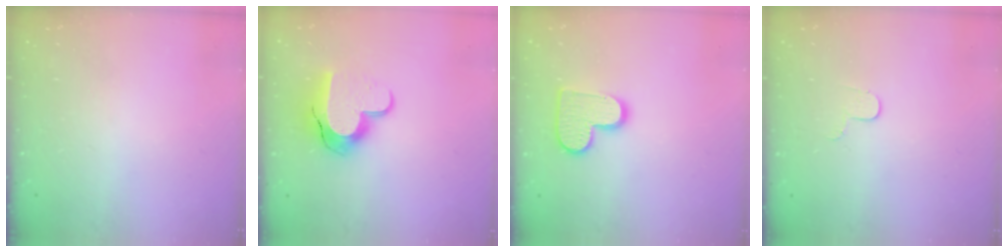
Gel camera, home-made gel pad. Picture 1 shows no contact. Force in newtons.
{"total": 12.9, "press": 12.9, "slide": 0.9}
{"total": 11.7, "press": 11.6, "slide": 0.6}
{"total": 3.4, "press": 3.4, "slide": 0.4}